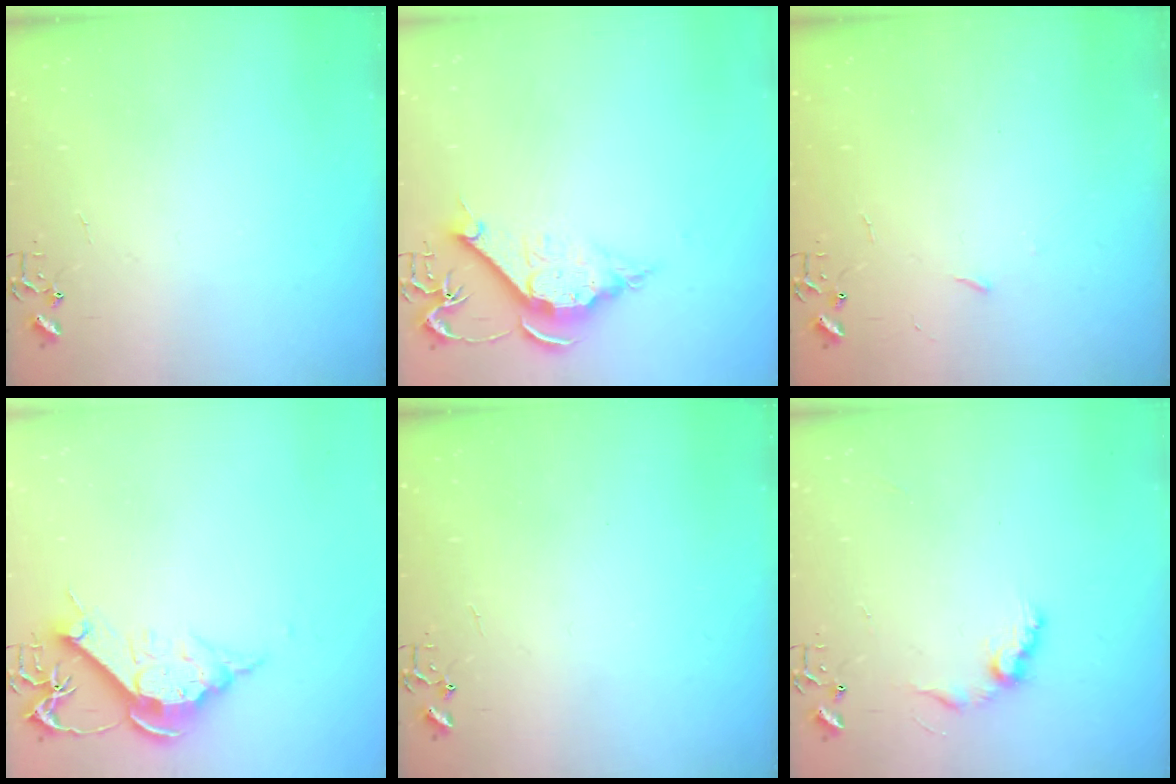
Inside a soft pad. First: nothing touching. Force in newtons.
{"total": 10.8, "press": 10.7, "slide": 1.3}
{"total": 2.6, "press": 2.5, "slide": 0.4}
{"total": 11.9, "press": 11.9, "slide": 0.4}
{"total": 0.0}
{"total": 9.2, "press": 9.2, "slide": 0.5}